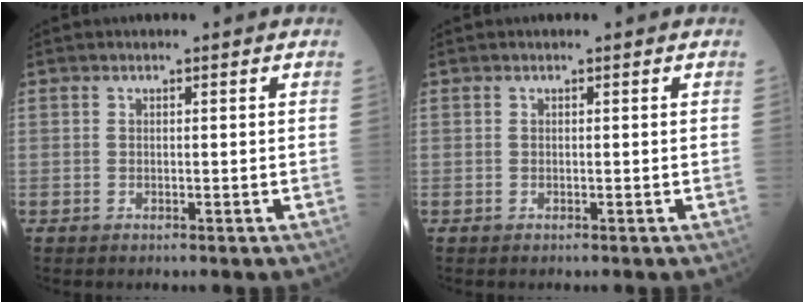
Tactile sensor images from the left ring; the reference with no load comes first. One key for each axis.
{"total": 0.0}